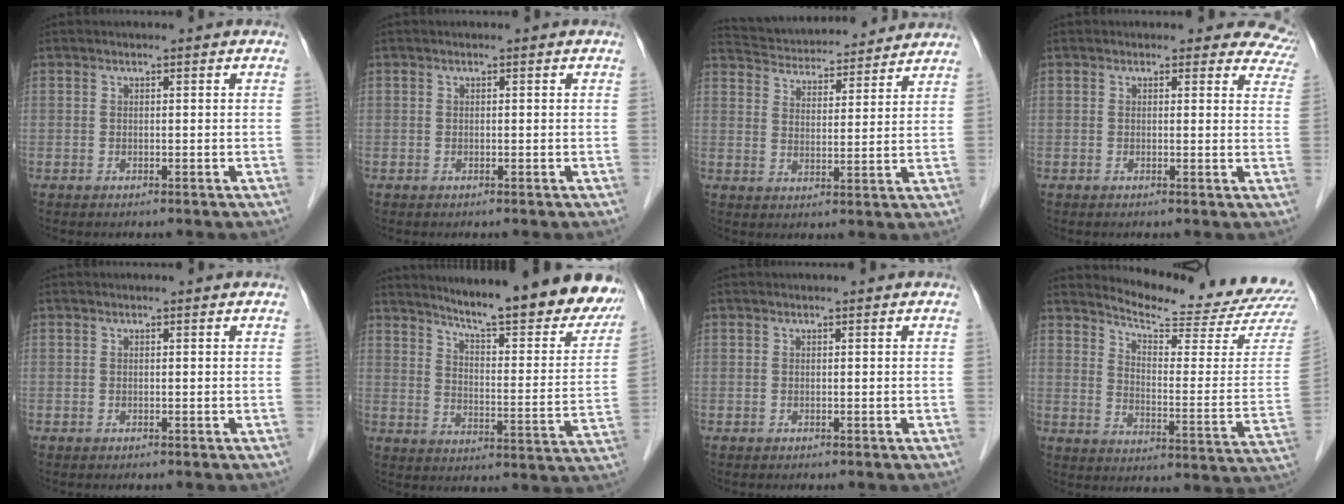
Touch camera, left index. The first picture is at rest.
{"total": 0.0}
{"total": 16.5, "force": [15.6, 3.2, 4.2], "torque": [-0.071, 0.032, 0.227]}
{"total": 7.5, "force": [6.6, 3.7, 0.4], "torque": [0.048, -0.014, 0.027]}
{"total": 0.0}
{"total": 23.1, "force": [20.3, 2.4, 10.9], "torque": [-0.153, -0.069, 0.259]}
{"total": 0.0}
{"total": 18.6, "force": [18.0, -0.5, 4.3], "torque": [-0.073, -0.123, 0.221]}